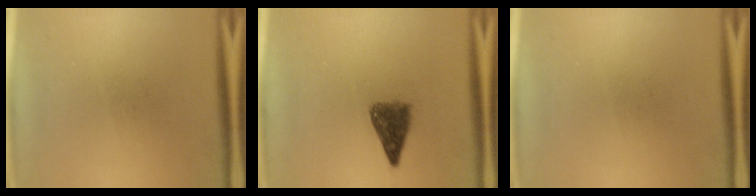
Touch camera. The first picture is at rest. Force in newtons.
{"total": 4.7}
{"total": 0.0}